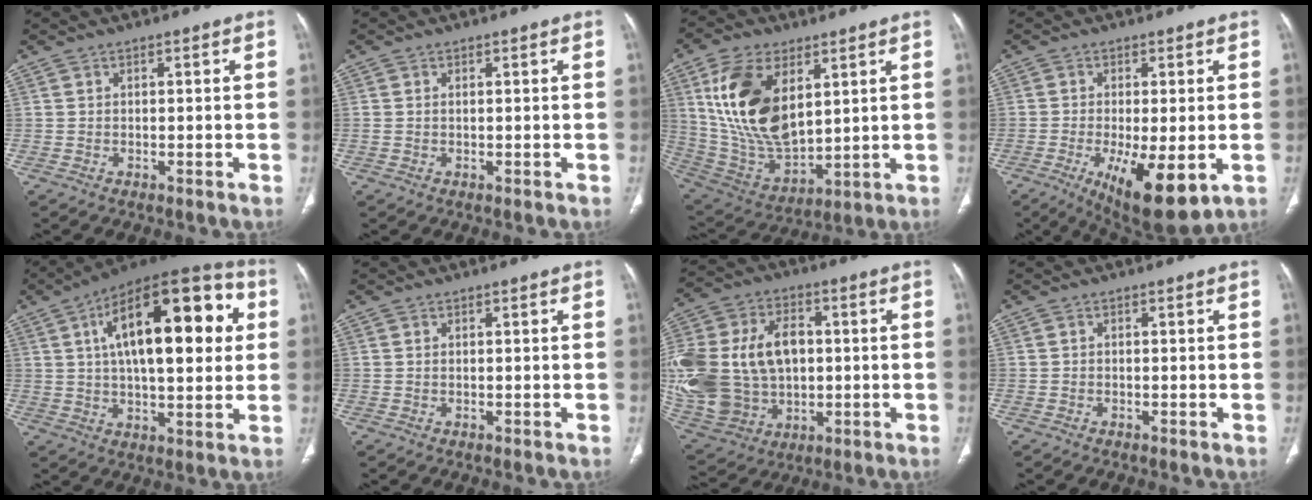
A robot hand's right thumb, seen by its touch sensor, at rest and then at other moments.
{"total": 0.8, "force": [0.1, 0.5, 0.6], "torque": [-0.023, 0.009, 0.007]}
{"total": 19.8, "force": [6.4, 10.8, 15.3], "torque": [-0.278, -0.030, 0.135]}
{"total": 13.2, "force": [-4.2, 4.5, 11.7], "torque": [-0.184, -0.021, -0.051]}
{"total": 25.6, "force": [6.1, 10.9, 22.4], "torque": [-0.322, 0.019, 0.083]}
{"total": 0.0}
{"total": 29.4, "force": [1.3, 21.6, 20.0], "torque": [-0.463, 0.030, 0.048]}
{"total": 0.0}